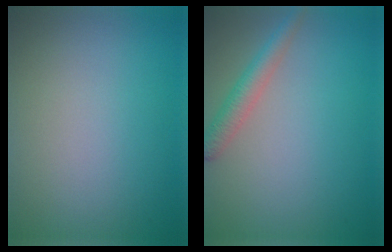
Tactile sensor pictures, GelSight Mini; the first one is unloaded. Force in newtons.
{"total": 2.4, "press": 2.4, "slide": 0.1}